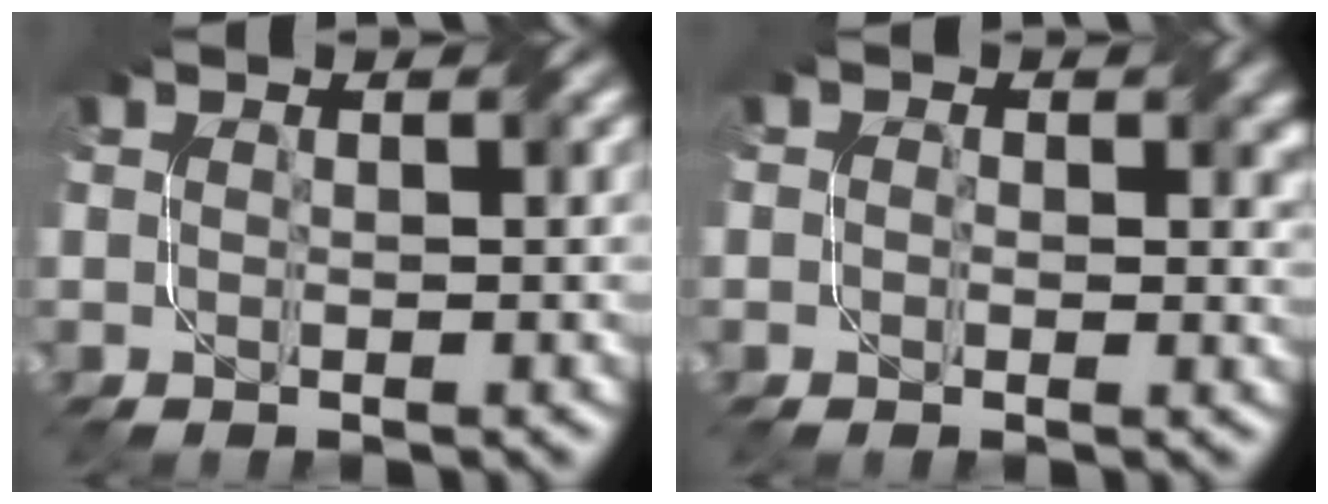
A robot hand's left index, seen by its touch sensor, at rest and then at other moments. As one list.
[{"total": 2.7, "force": [0.6, 1.9, 1.8], "torque": [-0.017, -0.001, 0.002]}]